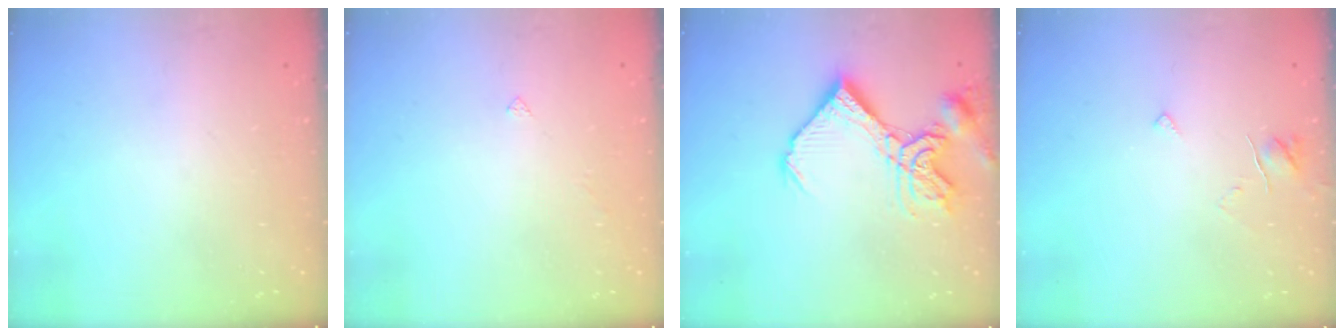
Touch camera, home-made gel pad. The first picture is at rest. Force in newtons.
{"total": 1.5, "press": 1.4, "slide": 0.3}
{"total": 16.3, "press": 16.2, "slide": 1.9}
{"total": 3.6, "press": 3.6, "slide": 0.3}